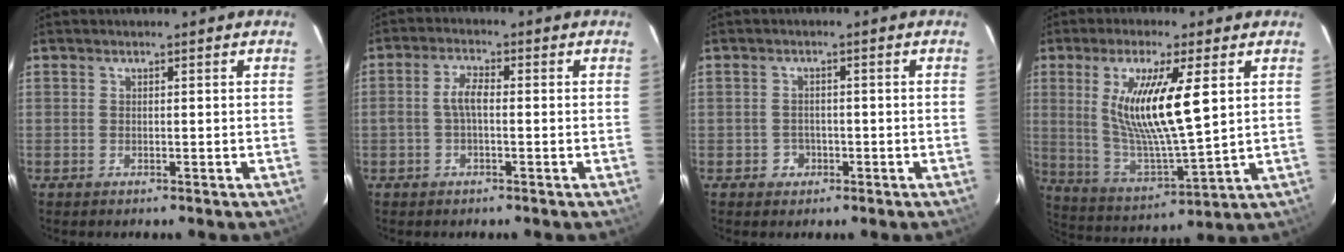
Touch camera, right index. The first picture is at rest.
{"total": 3.6, "force": [-0.4, 1.3, 3.3], "torque": [-0.069, 0.010, -0.008]}
{"total": 2.6, "force": [-1.0, 2.4, 0.1], "torque": [-0.004, 0.007, -0.013]}
{"total": 15.6, "force": [4.1, 2.7, 14.8], "torque": [-0.277, -0.014, 0.090]}